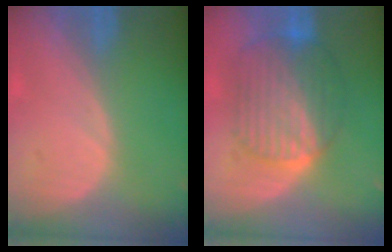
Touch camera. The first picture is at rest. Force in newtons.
{"total": 9.3, "press": 9.3, "slide": 0.6}